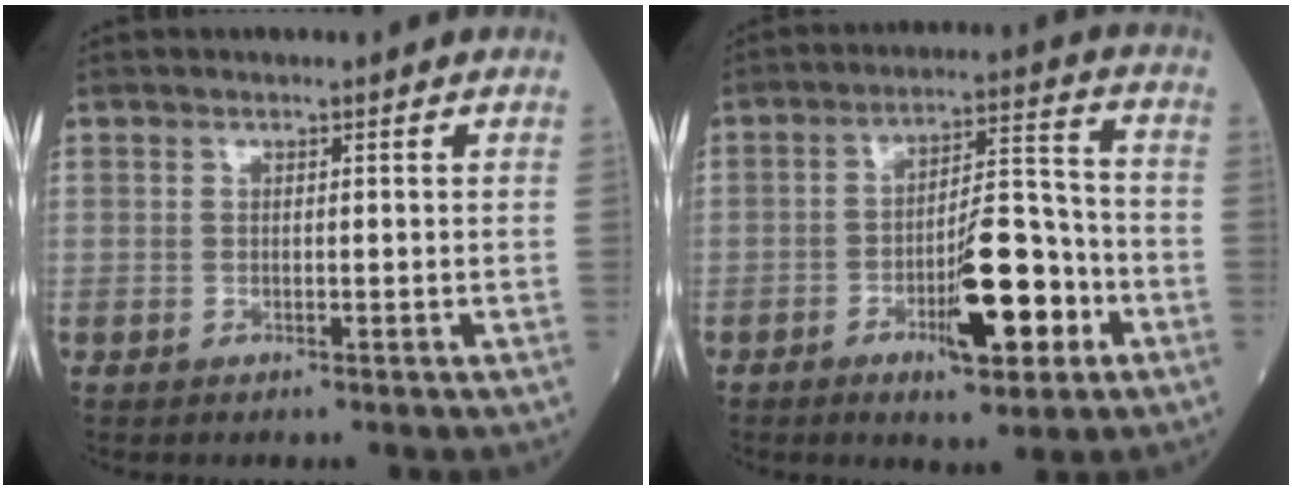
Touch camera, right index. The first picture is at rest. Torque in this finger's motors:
{"motor_torque": [0.45, -0.10, 0.20, 0.05]}